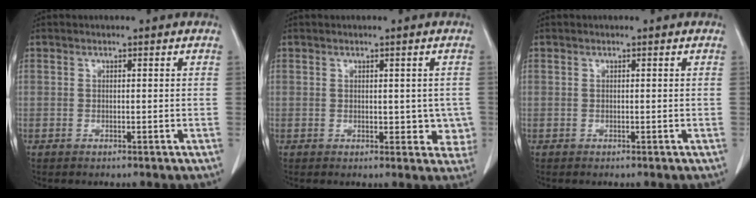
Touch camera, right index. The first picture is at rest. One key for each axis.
{"total": 3.7, "fx": 0.0, "fy": 2.4, "fz": 2.8, "tx": -0.013, "ty": 0.002, "tz": 0.003}
{"total": 0.0}